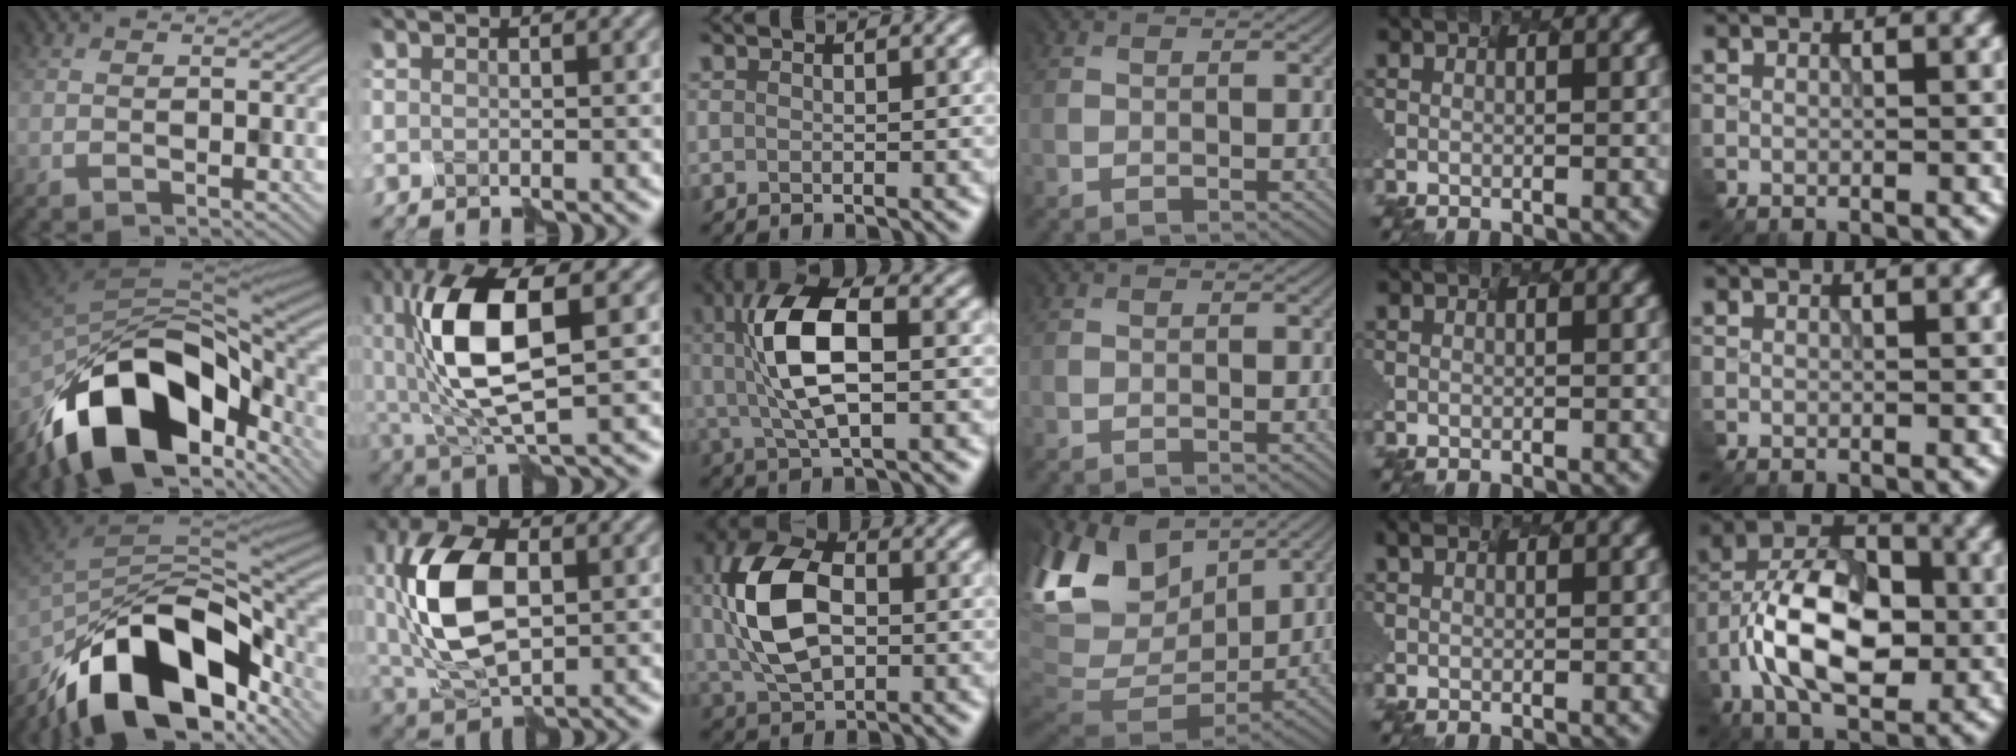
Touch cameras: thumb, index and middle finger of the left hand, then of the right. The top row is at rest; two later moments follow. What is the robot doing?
{"motion": "disassemble", "object": "markers"}